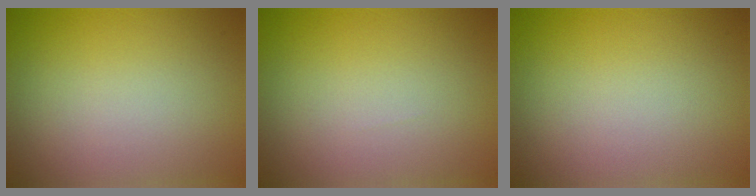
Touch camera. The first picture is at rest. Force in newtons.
{"total": 0.0}
{"total": 0.0}